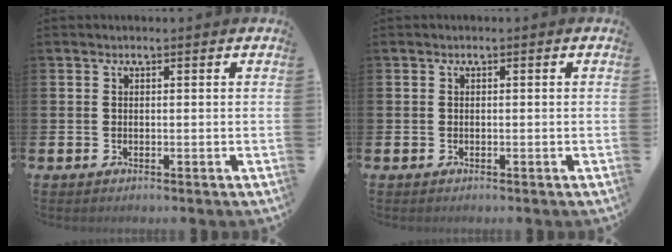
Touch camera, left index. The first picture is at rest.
{"total": 0.0}